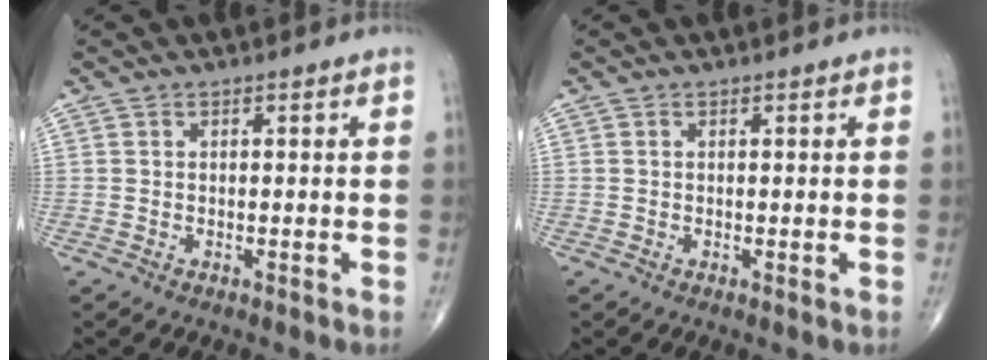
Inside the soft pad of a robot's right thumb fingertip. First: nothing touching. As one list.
[{"total": 0.0}]